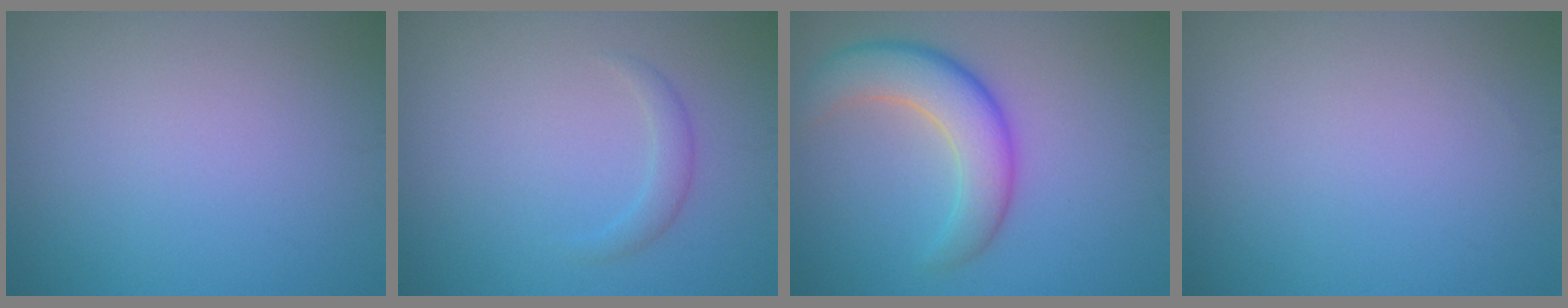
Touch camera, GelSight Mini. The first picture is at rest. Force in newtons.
{"total": 1.4, "press": 1.4, "slide": 0.1}
{"total": 5.7, "press": 5.7, "slide": 0.3}
{"total": 0.0}